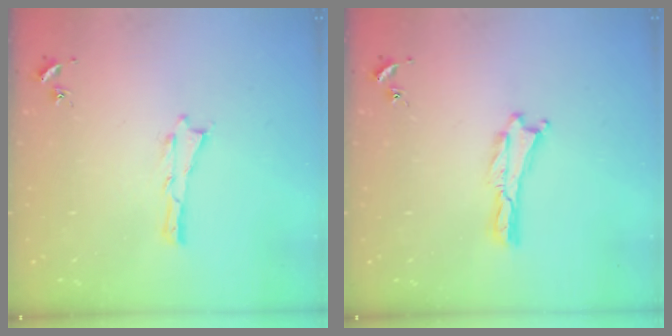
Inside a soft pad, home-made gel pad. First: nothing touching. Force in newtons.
{"total": 0.0}